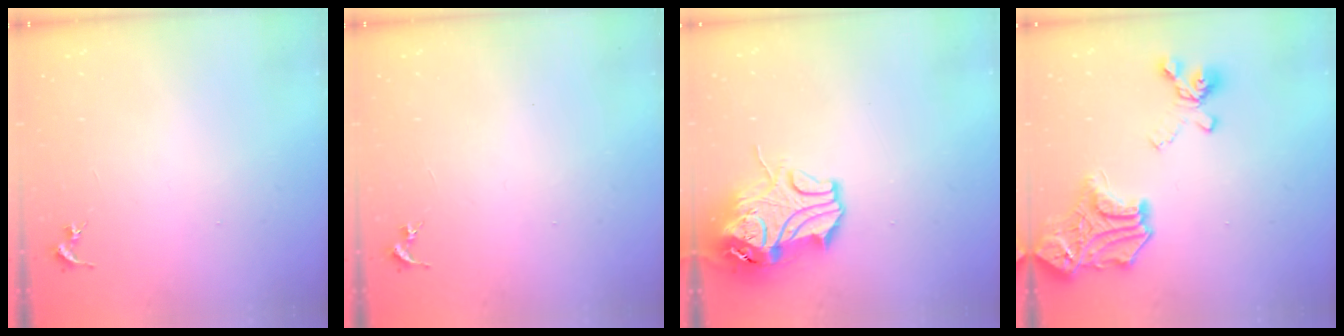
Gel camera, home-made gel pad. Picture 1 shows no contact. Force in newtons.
{"total": 0.0}
{"total": 13.7, "press": 13.5, "slide": 2.1}
{"total": 19.7, "press": 19.7, "slide": 1.0}